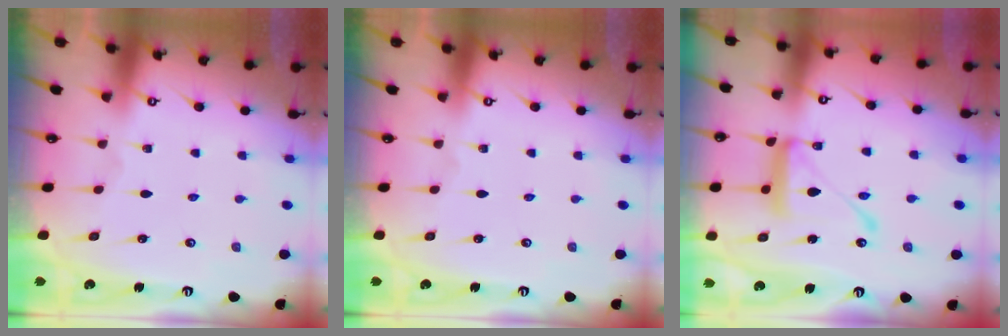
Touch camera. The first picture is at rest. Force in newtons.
{"total": 0.0}
{"total": 17.2, "press": 17.1, "slide": 1.5}